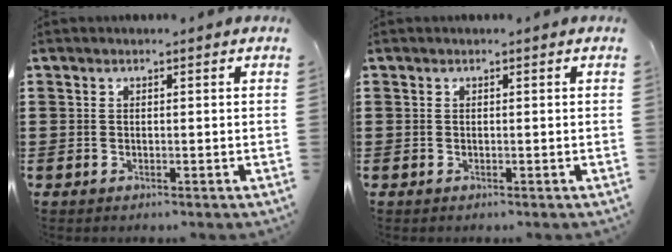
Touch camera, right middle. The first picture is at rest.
{"total": 0.0}